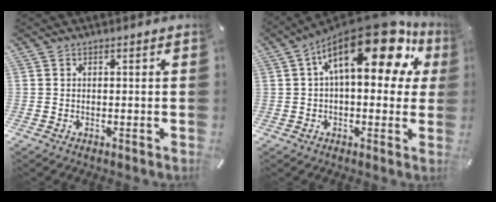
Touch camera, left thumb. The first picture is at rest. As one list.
[{"total": 21.4, "force": [8.9, 9.2, 17.1], "torque": [-0.255, -0.052, 0.142]}]